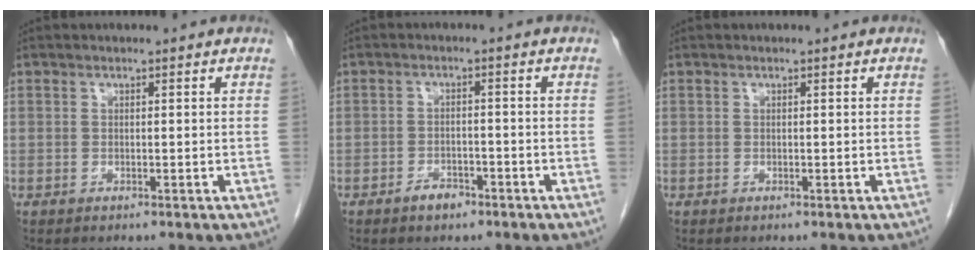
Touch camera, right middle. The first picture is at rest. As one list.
[{"total": 2.7, "force": [-2.0, 1.4, 1.3], "torque": [-0.021, 0.004, -0.028]}, {"total": 0.0}]